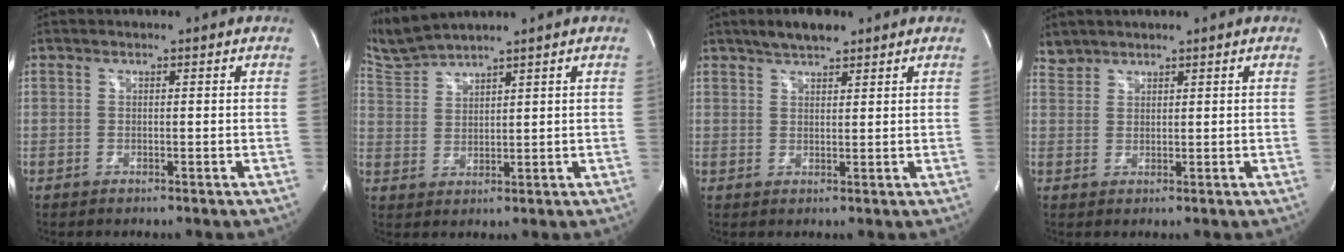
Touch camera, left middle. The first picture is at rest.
{"total": 5.3, "force": [5.1, -1.2, 0.6], "torque": [-0.032, 0.004, 0.115]}
{"total": 4.3, "force": [3.4, 1.2, 2.4], "torque": [-0.052, 0.010, 0.060]}
{"total": 2.0, "force": [1.9, 0.6, -0.3], "torque": [0.005, 0.010, 0.039]}